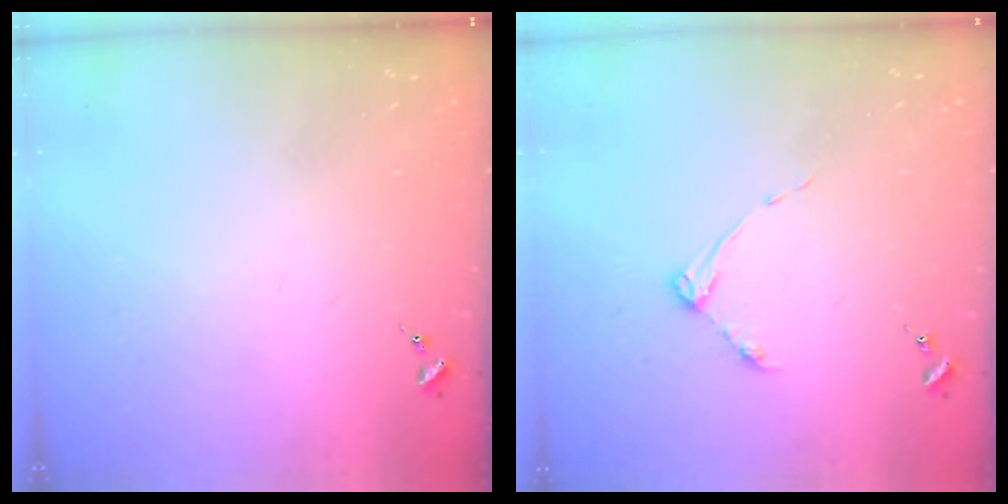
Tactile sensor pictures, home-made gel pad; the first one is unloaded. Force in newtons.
{"total": 3.7, "press": 3.7, "slide": 0.4}